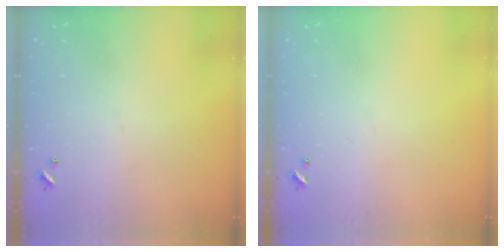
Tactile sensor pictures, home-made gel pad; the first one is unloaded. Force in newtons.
{"total": 0.0}